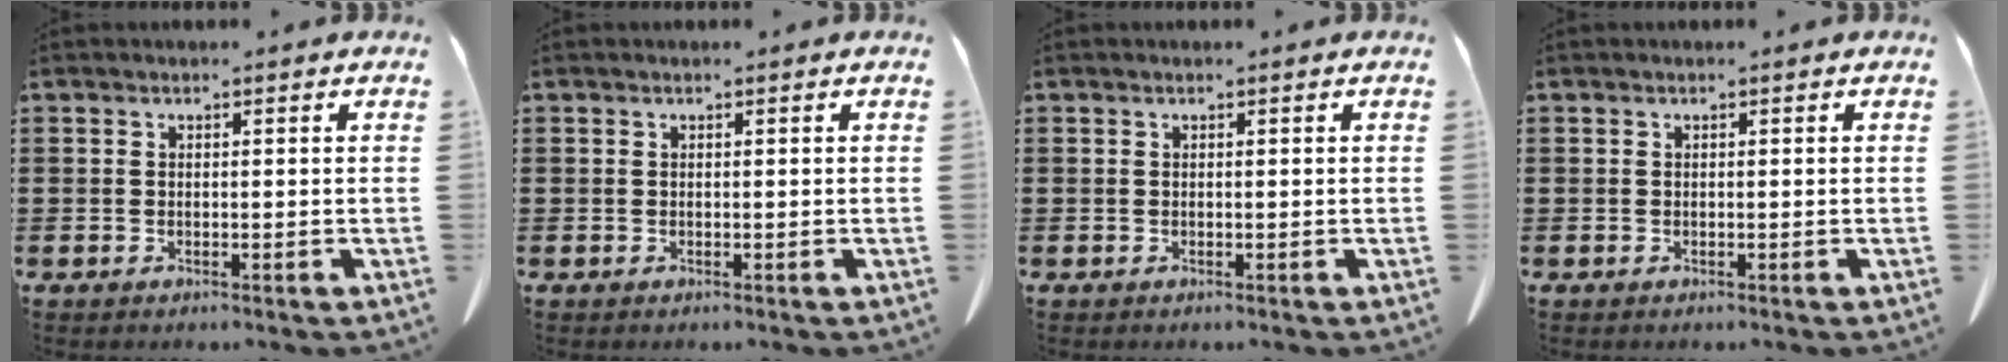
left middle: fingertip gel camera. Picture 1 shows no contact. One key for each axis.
{"total": 0.0}
{"total": 0.0}
{"total": 0.0}